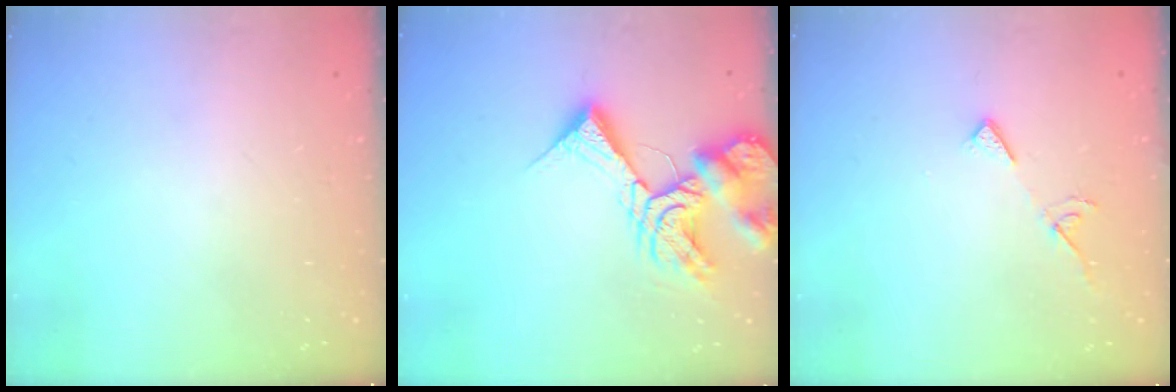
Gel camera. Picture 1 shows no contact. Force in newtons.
{"total": 15.5, "press": 15.4, "slide": 1.7}
{"total": 7.7, "press": 7.7, "slide": 0.6}